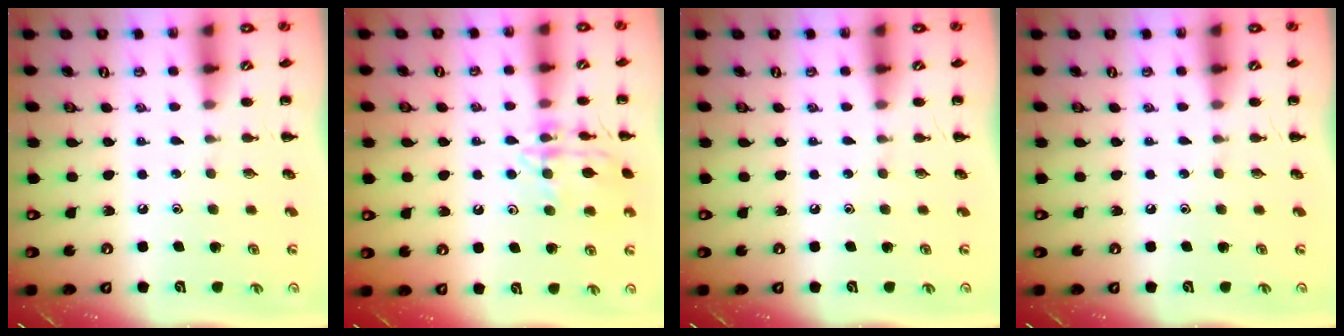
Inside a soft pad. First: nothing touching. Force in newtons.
{"total": 14.4, "press": 14.4, "slide": 1.0}
{"total": 0.0}
{"total": 0.0}